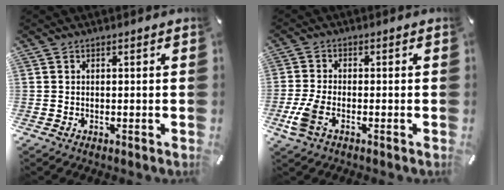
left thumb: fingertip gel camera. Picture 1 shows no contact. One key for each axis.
{"total": 5.4, "fx": -2.3, "fy": 2.4, "fz": 4.2, "tx": -0.107, "ty": -0.006, "tz": -0.048}